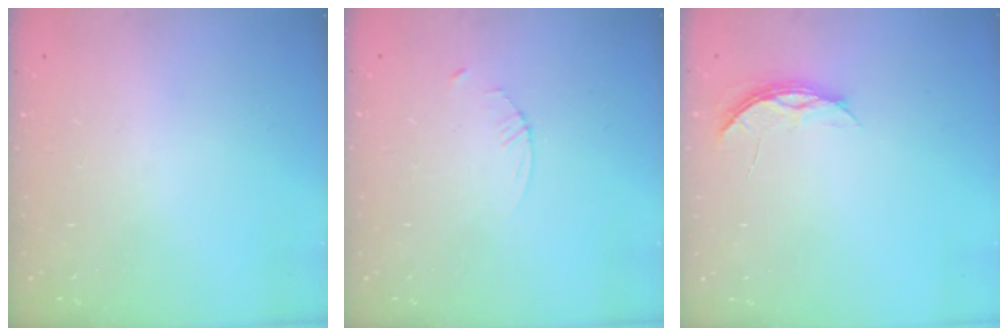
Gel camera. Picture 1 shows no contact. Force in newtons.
{"total": 2.3, "press": 2.3, "slide": 0.3}
{"total": 3.9, "press": 3.9, "slide": 0.4}